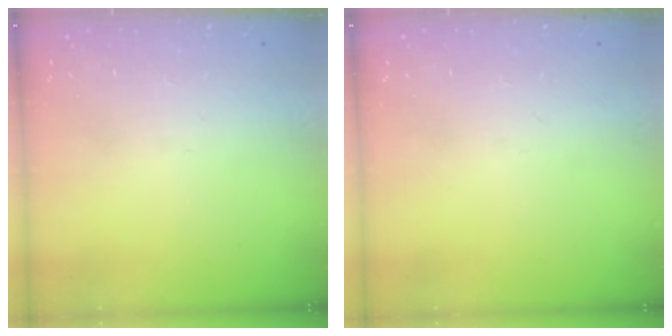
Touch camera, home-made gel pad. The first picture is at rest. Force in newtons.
{"total": 0.0}